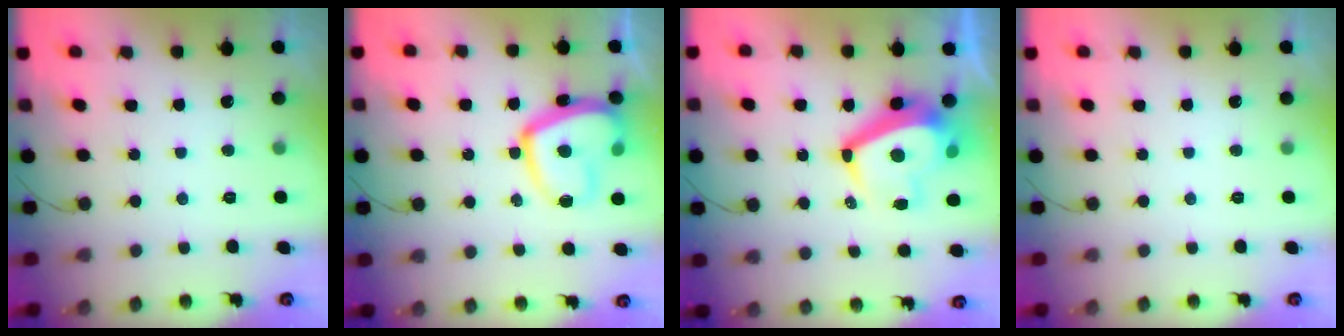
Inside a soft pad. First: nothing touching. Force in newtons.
{"total": 16.2, "press": 16.1, "slide": 1.7}
{"total": 13.0, "press": 12.7, "slide": 2.8}
{"total": 0.0}